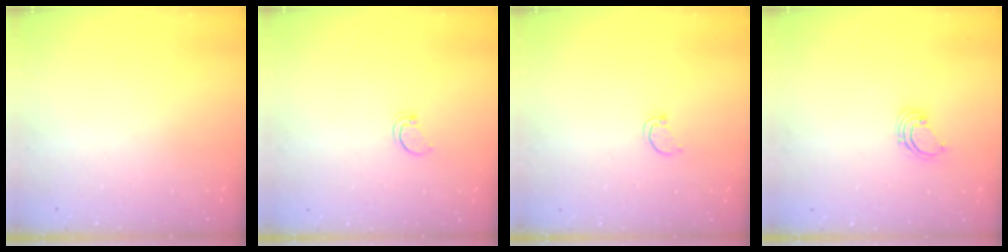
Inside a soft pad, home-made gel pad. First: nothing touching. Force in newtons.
{"total": 2.7, "press": 2.7, "slide": 0.2}
{"total": 1.8, "press": 1.8, "slide": 0.1}
{"total": 1.5, "press": 1.5, "slide": 0.1}